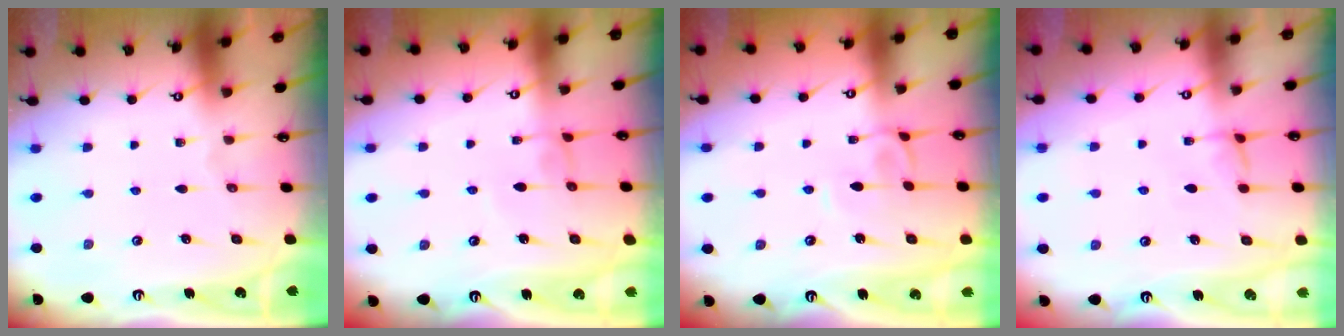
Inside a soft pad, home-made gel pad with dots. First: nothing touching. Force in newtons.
{"total": 2.9, "press": 2.9, "slide": 0.1}
{"total": 3.7, "press": 3.7, "slide": 0.1}
{"total": 1.4, "press": 1.3, "slide": 0.4}